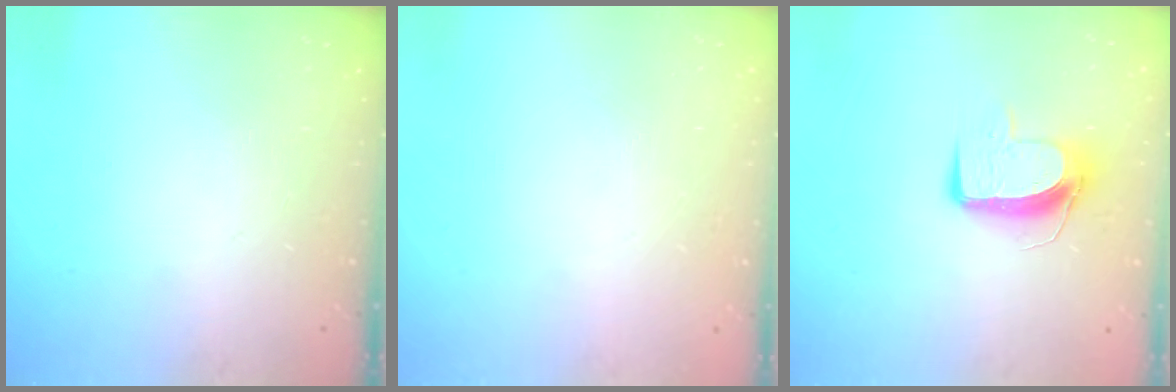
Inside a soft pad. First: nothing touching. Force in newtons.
{"total": 0.0}
{"total": 8.9, "press": 8.9, "slide": 0.7}